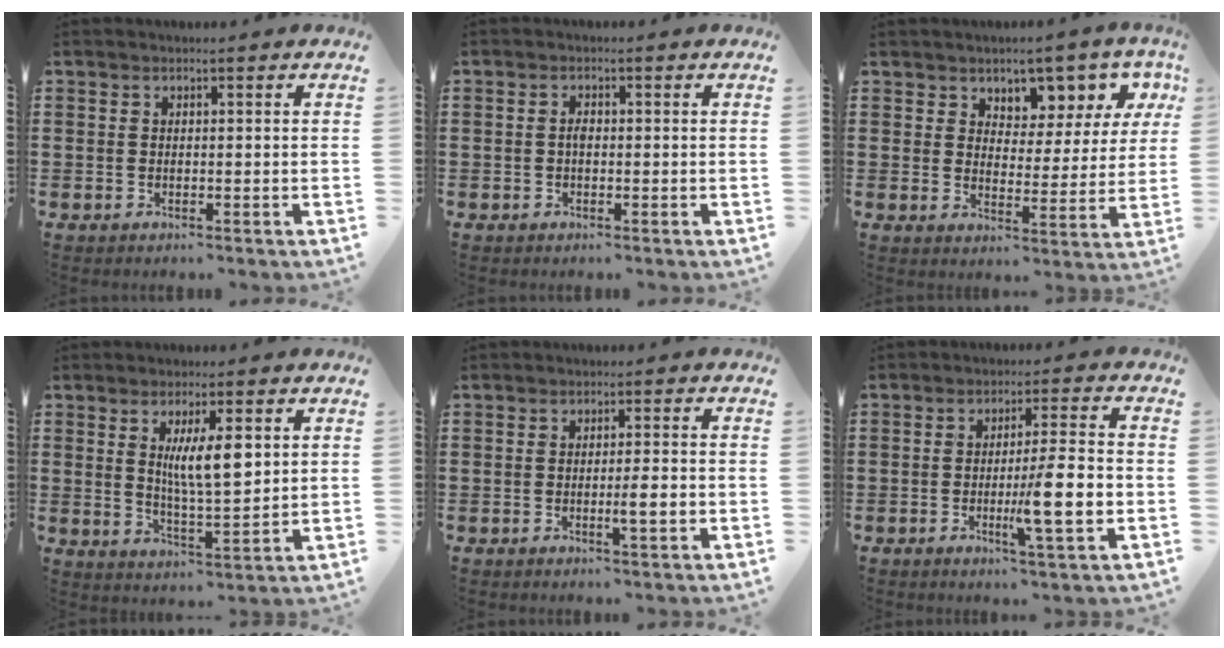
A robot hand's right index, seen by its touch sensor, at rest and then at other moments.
{"total": 1.3, "force": [-0.2, 0.5, 1.2], "torque": [-0.025, 0.000, -0.003]}
{"total": 5.8, "force": [4.8, 3.1, 0.8], "torque": [-0.036, -0.034, 0.080]}
{"total": 7.4, "force": [2.3, 1.9, 6.8], "torque": [-0.120, -0.002, 0.034]}
{"total": 3.3, "force": [-0.9, 0.1, 3.2], "torque": [-0.052, -0.005, -0.017]}
{"total": 9.1, "force": [-2.1, 0.7, 8.9], "torque": [-0.136, -0.011, -0.037]}